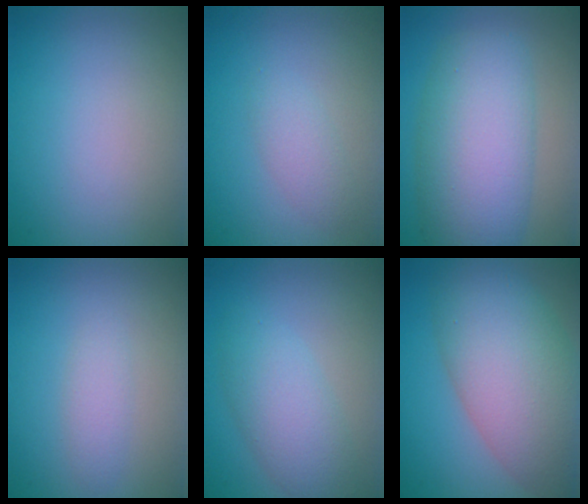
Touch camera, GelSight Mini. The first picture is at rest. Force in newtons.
{"total": 1.7, "press": 1.7, "slide": 0.1}
{"total": 9.4, "press": 9.4, "slide": 0.1}
{"total": 1.4, "press": 1.4, "slide": 0.0}
{"total": 4.2, "press": 4.2, "slide": 0.1}
{"total": 10.8, "press": 10.8, "slide": 0.5}